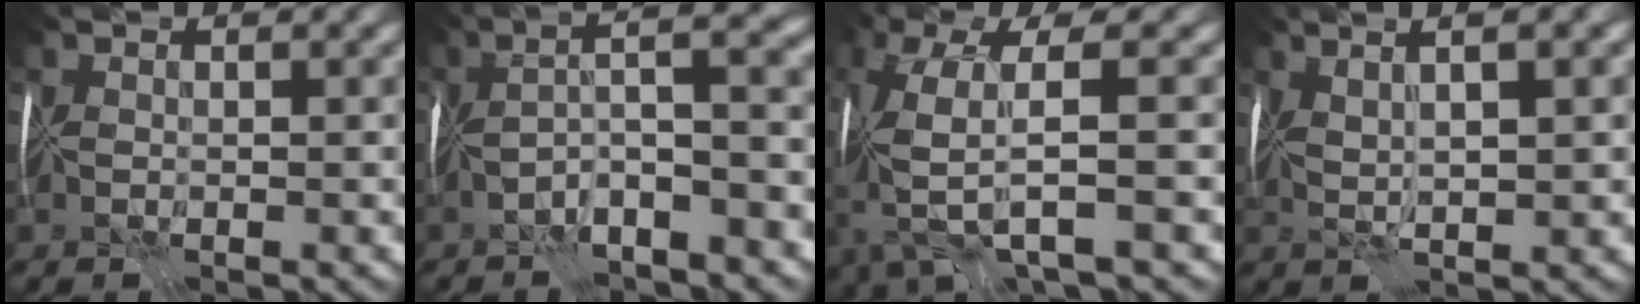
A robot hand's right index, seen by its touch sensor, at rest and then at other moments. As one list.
[{"total": 5.2, "force": [-2.3, 0.0, 4.6], "torque": [-0.070, 0.020, -0.045]}, {"total": 6.5, "force": [-2.1, 1.0, 6.0], "torque": [-0.162, -0.010, -0.041]}, {"total": 3.6, "force": [1.5, 0.0, 3.3], "torque": [-0.049, 0.006, 0.020]}]